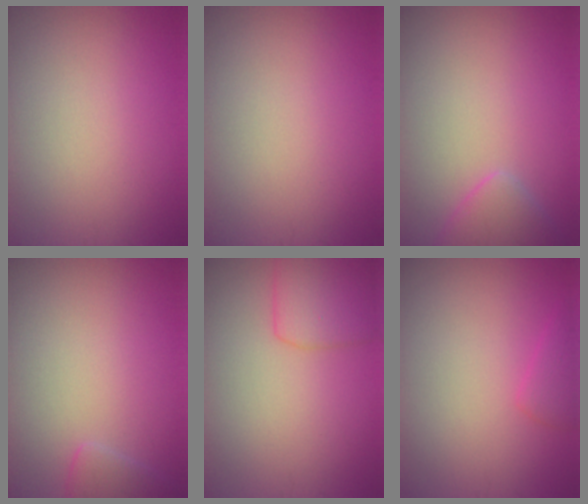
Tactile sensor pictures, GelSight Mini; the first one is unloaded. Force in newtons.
{"total": 0.0}
{"total": 2.5, "press": 2.4, "slide": 0.2}
{"total": 1.5, "press": 1.5, "slide": 0.1}
{"total": 3.4, "press": 3.4, "slide": 0.2}
{"total": 1.6, "press": 1.6, "slide": 0.1}